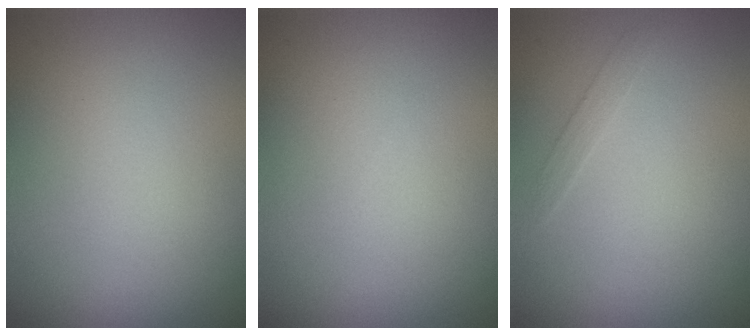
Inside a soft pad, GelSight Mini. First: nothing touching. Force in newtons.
{"total": 0.0}
{"total": 0.7, "press": 0.7, "slide": 0.0}